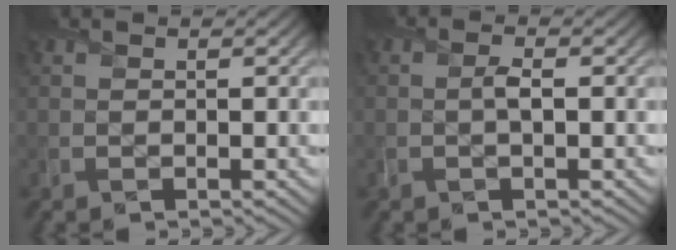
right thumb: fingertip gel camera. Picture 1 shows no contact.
{"total": 1.3, "force": [-0.3, 0.2, 1.3], "torque": [-0.025, 0.003, -0.008]}